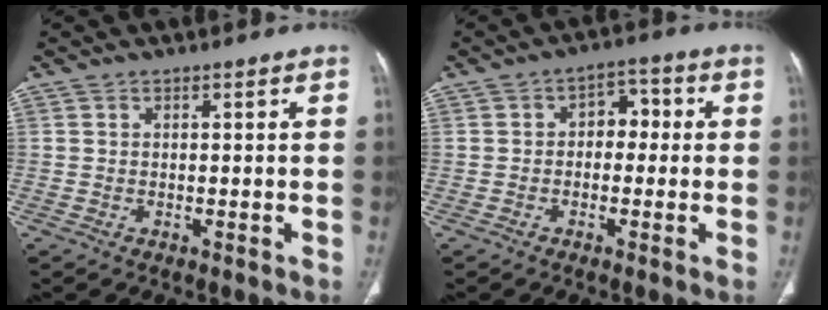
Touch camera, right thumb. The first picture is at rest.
{"total": 5.3, "force": [0.1, 3.8, 3.8], "torque": [-0.024, 0.022, -0.011]}